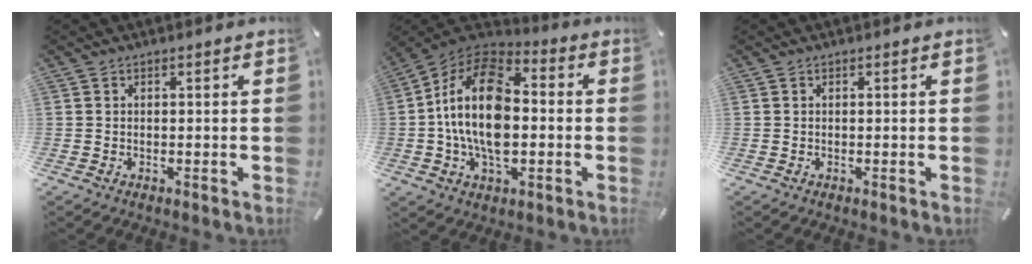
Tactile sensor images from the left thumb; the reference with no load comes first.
{"total": 18.3, "force": [-1.7, 11.2, 14.4], "torque": [-0.304, 0.007, -0.036]}
{"total": 0.0}